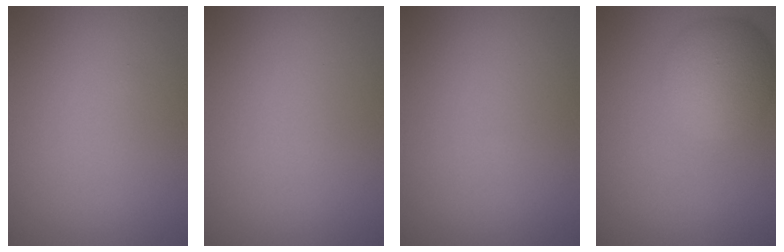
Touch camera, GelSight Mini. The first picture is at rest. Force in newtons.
{"total": 0.0}
{"total": 0.0}
{"total": 5.2, "press": 5.2, "slide": 0.2}